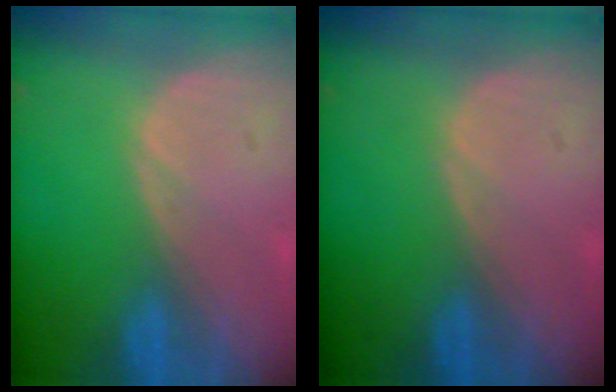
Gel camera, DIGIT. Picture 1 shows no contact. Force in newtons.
{"total": 0.0}